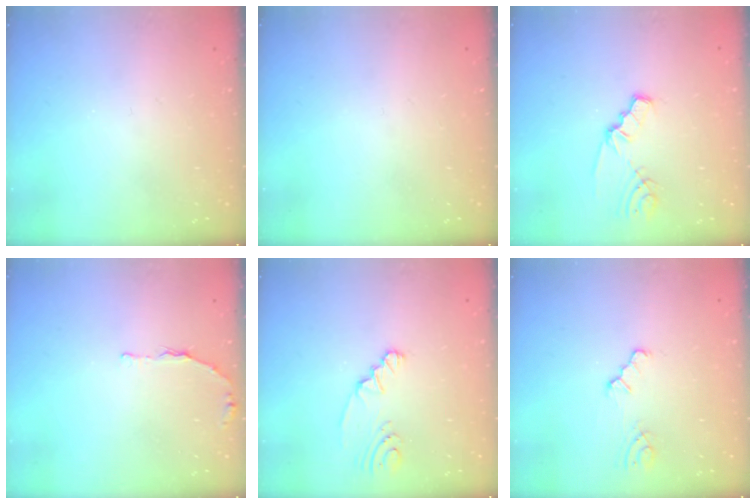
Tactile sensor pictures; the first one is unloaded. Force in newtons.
{"total": 0.0}
{"total": 2.5, "press": 2.5, "slide": 0.4}
{"total": 4.5, "press": 3.3, "slide": 3.1}
{"total": 2.6, "press": 2.1, "slide": 1.5}
{"total": 1.2, "press": 1.2, "slide": 0.3}